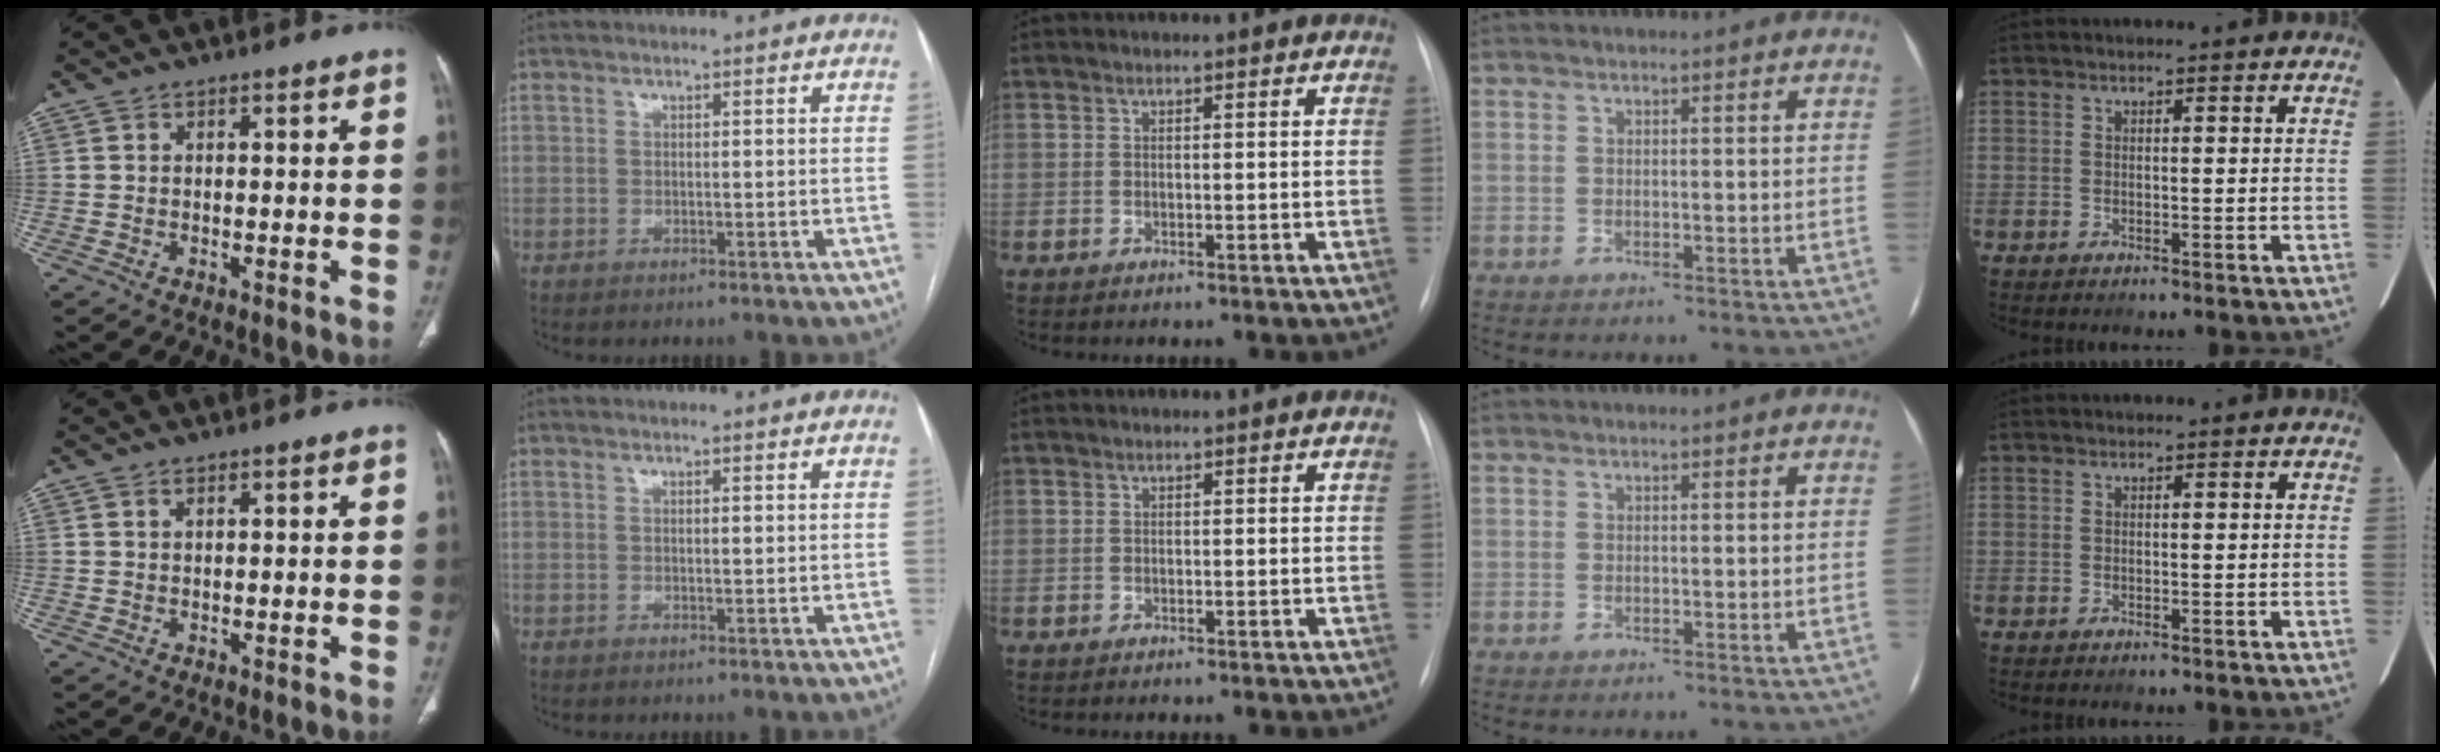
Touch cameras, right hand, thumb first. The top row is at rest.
{"thumb": {"total": 0.6, "force": [0.4, 0.2, 0.3], "torque": [-0.006, 0.000, 0.009]}, "index": {"total": 0.7, "force": [0.1, 0.1, 0.7], "torque": [-0.013, 0.000, 0.002]}}